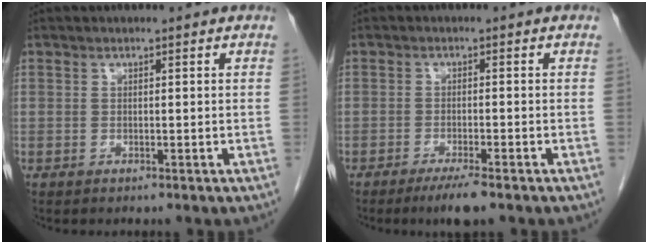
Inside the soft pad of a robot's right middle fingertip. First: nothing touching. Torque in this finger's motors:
{"motor_torque": [-0.08, -0.25, 0.01, 0.02]}